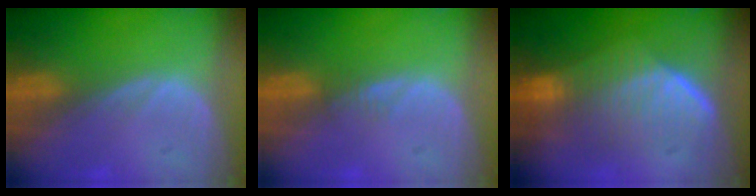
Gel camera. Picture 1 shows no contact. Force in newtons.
{"total": 1.3, "press": 1.2, "slide": 0.2}
{"total": 7.3, "press": 7.3, "slide": 0.4}